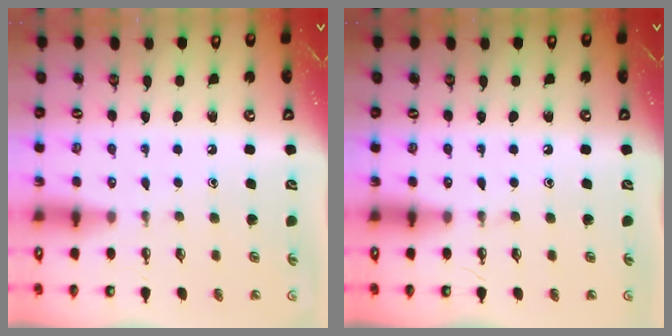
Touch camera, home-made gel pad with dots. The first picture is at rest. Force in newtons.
{"total": 0.0}